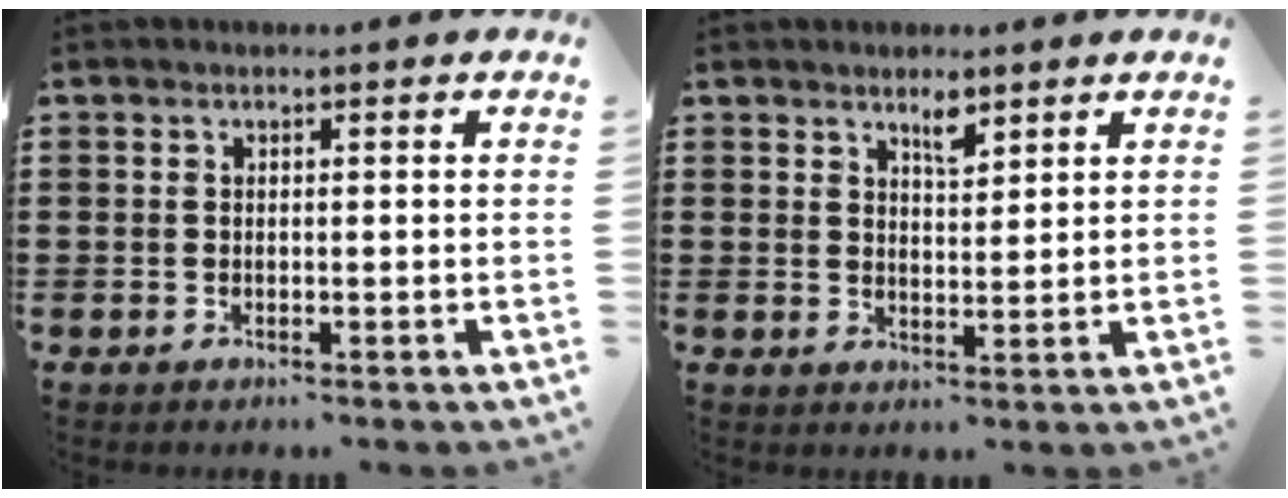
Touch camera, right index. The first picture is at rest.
{"total": 2.9, "force": [2.3, 0.9, 1.6], "torque": [-0.019, -0.003, 0.037]}